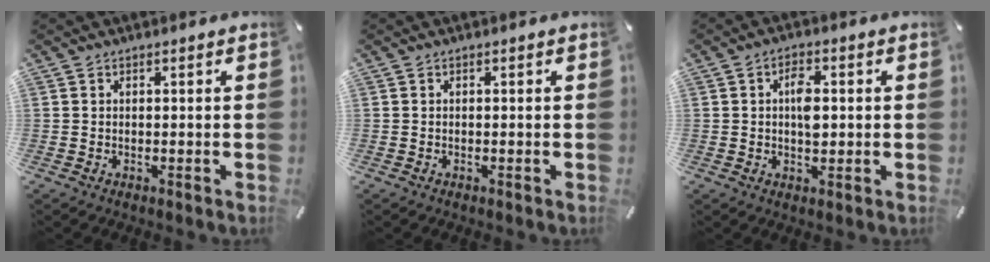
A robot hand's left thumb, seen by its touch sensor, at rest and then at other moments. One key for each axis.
{"total": 0.0}
{"total": 5.2, "fx": 0.4, "fy": 3.0, "fz": 4.3, "tx": -0.061, "ty": -0.001, "tz": 0.001}